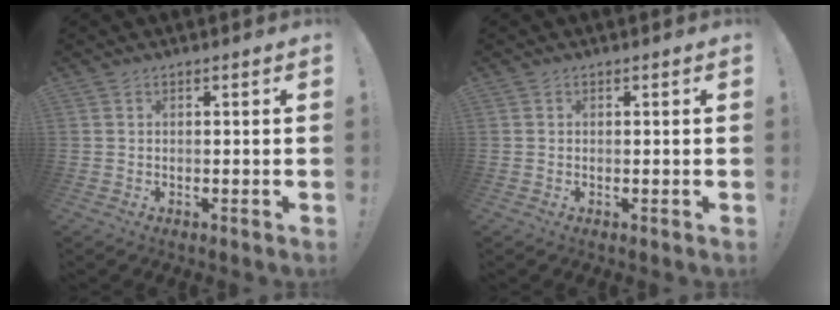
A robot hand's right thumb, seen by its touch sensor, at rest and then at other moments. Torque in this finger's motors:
{"motor_torque": [0.10, -0.01, -0.08, 0.22, -0.12]}